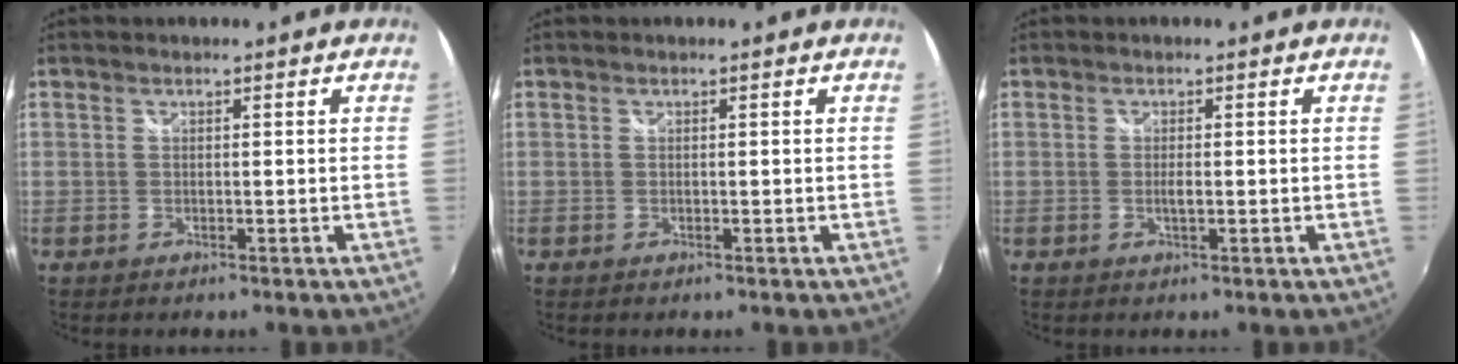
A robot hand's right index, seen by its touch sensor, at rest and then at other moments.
{"total": 0.0}
{"total": 1.3, "force": [-0.2, 0.3, 1.3], "torque": [-0.024, -0.004, -0.004]}